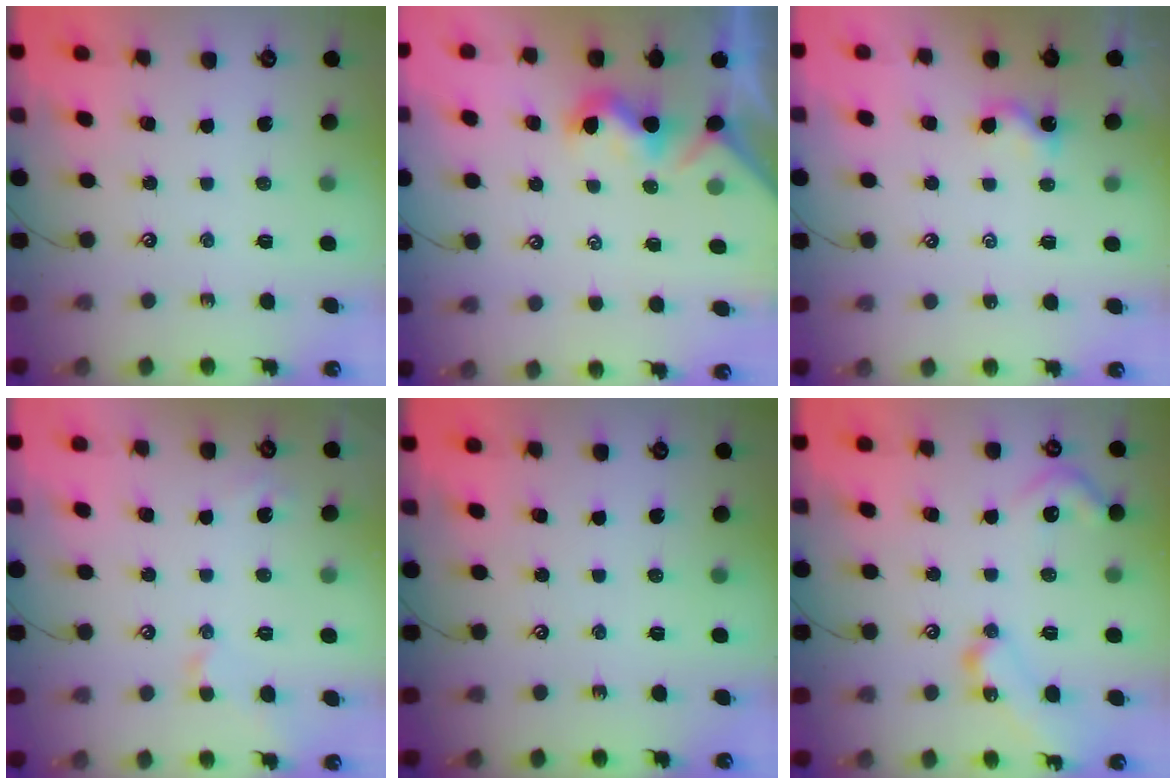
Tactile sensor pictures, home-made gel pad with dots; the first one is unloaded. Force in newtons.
{"total": 1.5, "press": 1.4, "slide": 0.5}
{"total": 0.0}
{"total": 2.1, "press": 2.0, "slide": 0.6}
{"total": 0.0}
{"total": 15.1, "press": 15.1, "slide": 0.1}